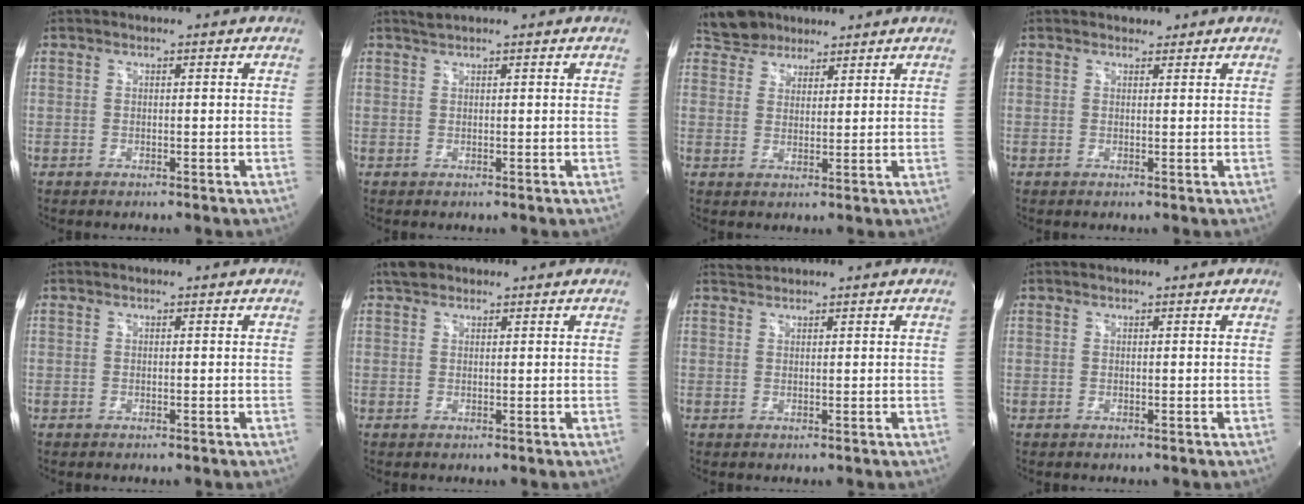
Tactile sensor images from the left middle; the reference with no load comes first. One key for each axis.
{"total": 0.8, "fx": 0.7, "fy": -0.2, "fz": 0.2, "tx": -0.009, "ty": 0.006, "tz": 0.020}
{"total": 4.9, "fx": 4.0, "fy": 2.8, "fz": 0.4, "tx": -0.011, "ty": 0.016, "tz": 0.070}
{"total": 1.0, "fx": 0.8, "fy": 0.6, "fz": 0.0, "tx": -0.002, "ty": 0.002, "tz": 0.009}
{"total": 0.0}
{"total": 2.0, "fx": 1.6, "fy": 1.1, "fz": 0.5, "tx": -0.012, "ty": 0.015, "tz": 0.026}
{"total": 1.2, "fx": 1.2, "fy": -0.1, "fz": -0.4, "tx": -0.003, "ty": 0.009, "tz": 0.028}
{"total": 0.0}